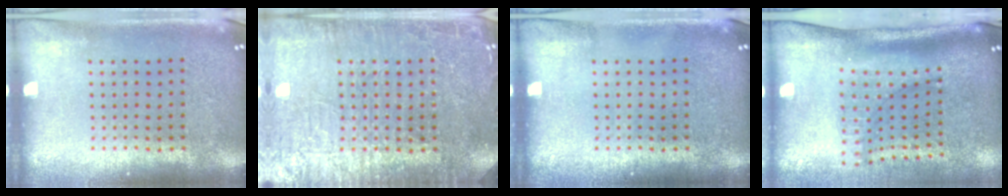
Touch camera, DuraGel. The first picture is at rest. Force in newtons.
{"total": 4.0, "press": 3.9, "slide": 0.7}
{"total": 0.0}
{"total": 2.1, "press": 1.5, "slide": 1.5}